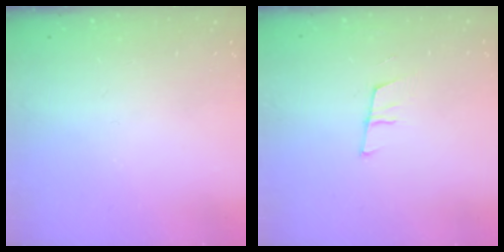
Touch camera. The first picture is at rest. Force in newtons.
{"total": 6.0, "press": 5.4, "slide": 2.5}